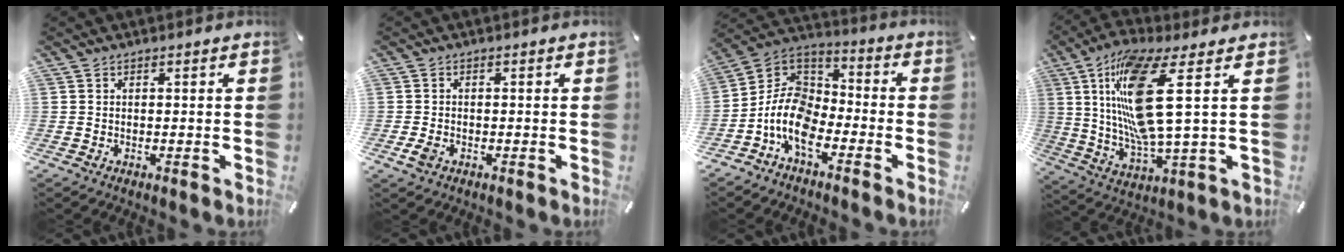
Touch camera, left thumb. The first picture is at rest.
{"total": 2.4, "force": [-0.9, 1.4, 1.8], "torque": [-0.044, -0.003, -0.018]}
{"total": 12.1, "force": [-7.3, 7.1, 6.5], "torque": [-0.149, 0.018, -0.145]}
{"total": 20.0, "force": [5.4, 4.2, 18.8], "torque": [-0.396, -0.022, 0.072]}